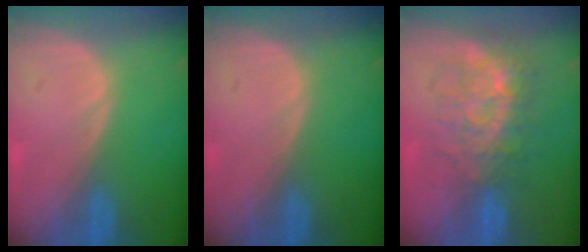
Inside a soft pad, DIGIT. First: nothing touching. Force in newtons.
{"total": 0.0}
{"total": 8.8, "press": 7.5, "slide": 4.5}